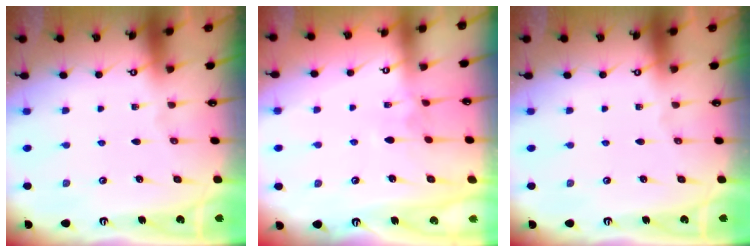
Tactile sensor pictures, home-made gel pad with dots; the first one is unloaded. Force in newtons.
{"total": 3.0, "press": 2.9, "slide": 0.3}
{"total": 0.0}